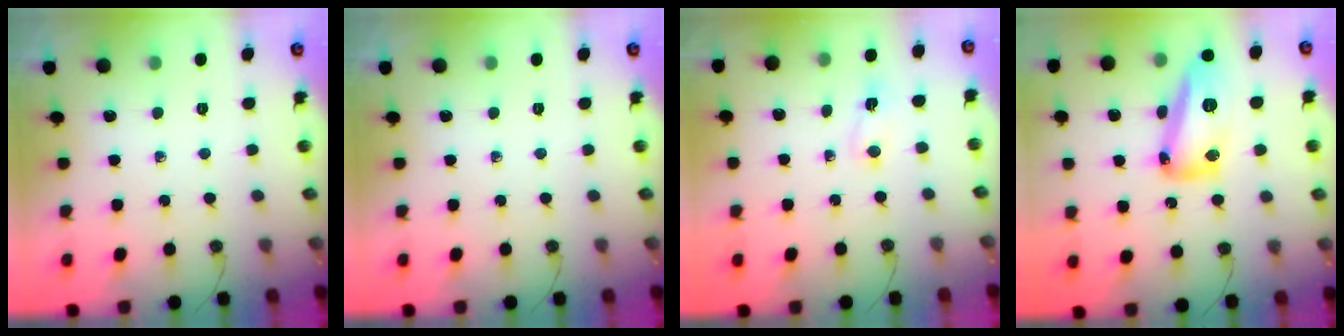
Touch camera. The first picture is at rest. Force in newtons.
{"total": 0.0}
{"total": 2.4, "press": 2.3, "slide": 0.7}
{"total": 15.9, "press": 15.8, "slide": 1.4}